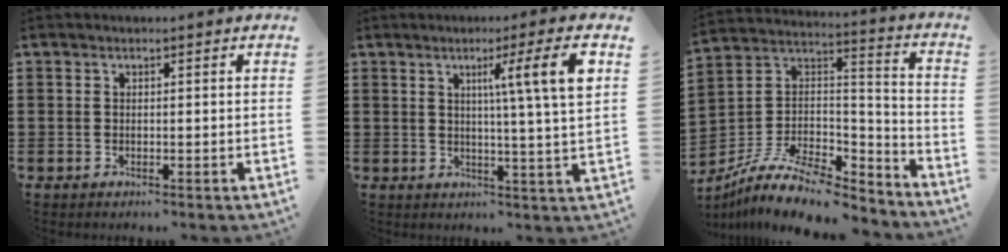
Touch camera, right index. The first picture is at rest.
{"total": 7.9, "force": [3.2, -0.2, 7.2], "torque": [-0.122, -0.009, 0.043]}
{"total": 11.9, "force": [-9.1, 3.8, 6.6], "torque": [-0.128, 0.019, -0.173]}